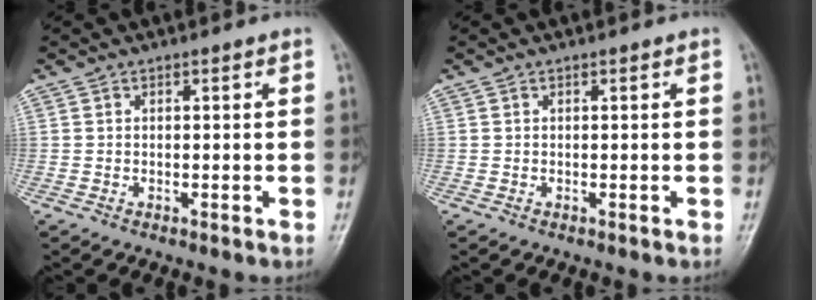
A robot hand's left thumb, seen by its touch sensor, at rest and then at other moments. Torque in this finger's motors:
{"motor_torque": [0.00, 0.00, 0.00, -0.01, 0.00]}